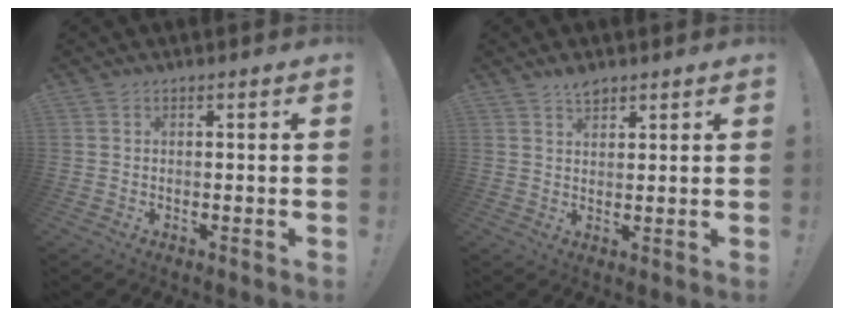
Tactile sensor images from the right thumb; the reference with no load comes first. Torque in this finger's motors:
{"motor_torque": [-0.27, -0.37, 0.17, -0.04, 0.00]}